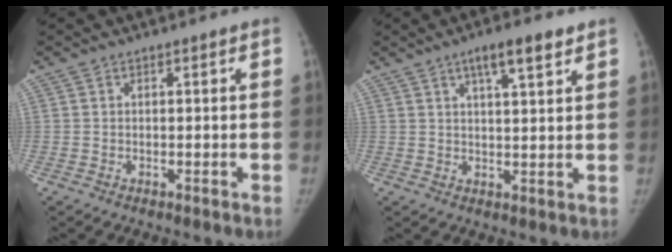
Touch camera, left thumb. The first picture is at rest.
{"total": 6.9, "force": [4.0, 1.8, 5.3], "torque": [-0.073, -0.012, 0.060]}